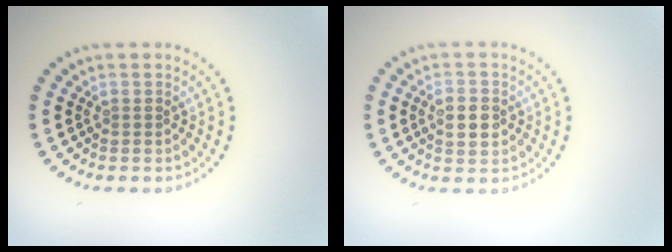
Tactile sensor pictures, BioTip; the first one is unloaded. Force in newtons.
{"total": 2.8, "press": 2.8, "slide": 0.0}